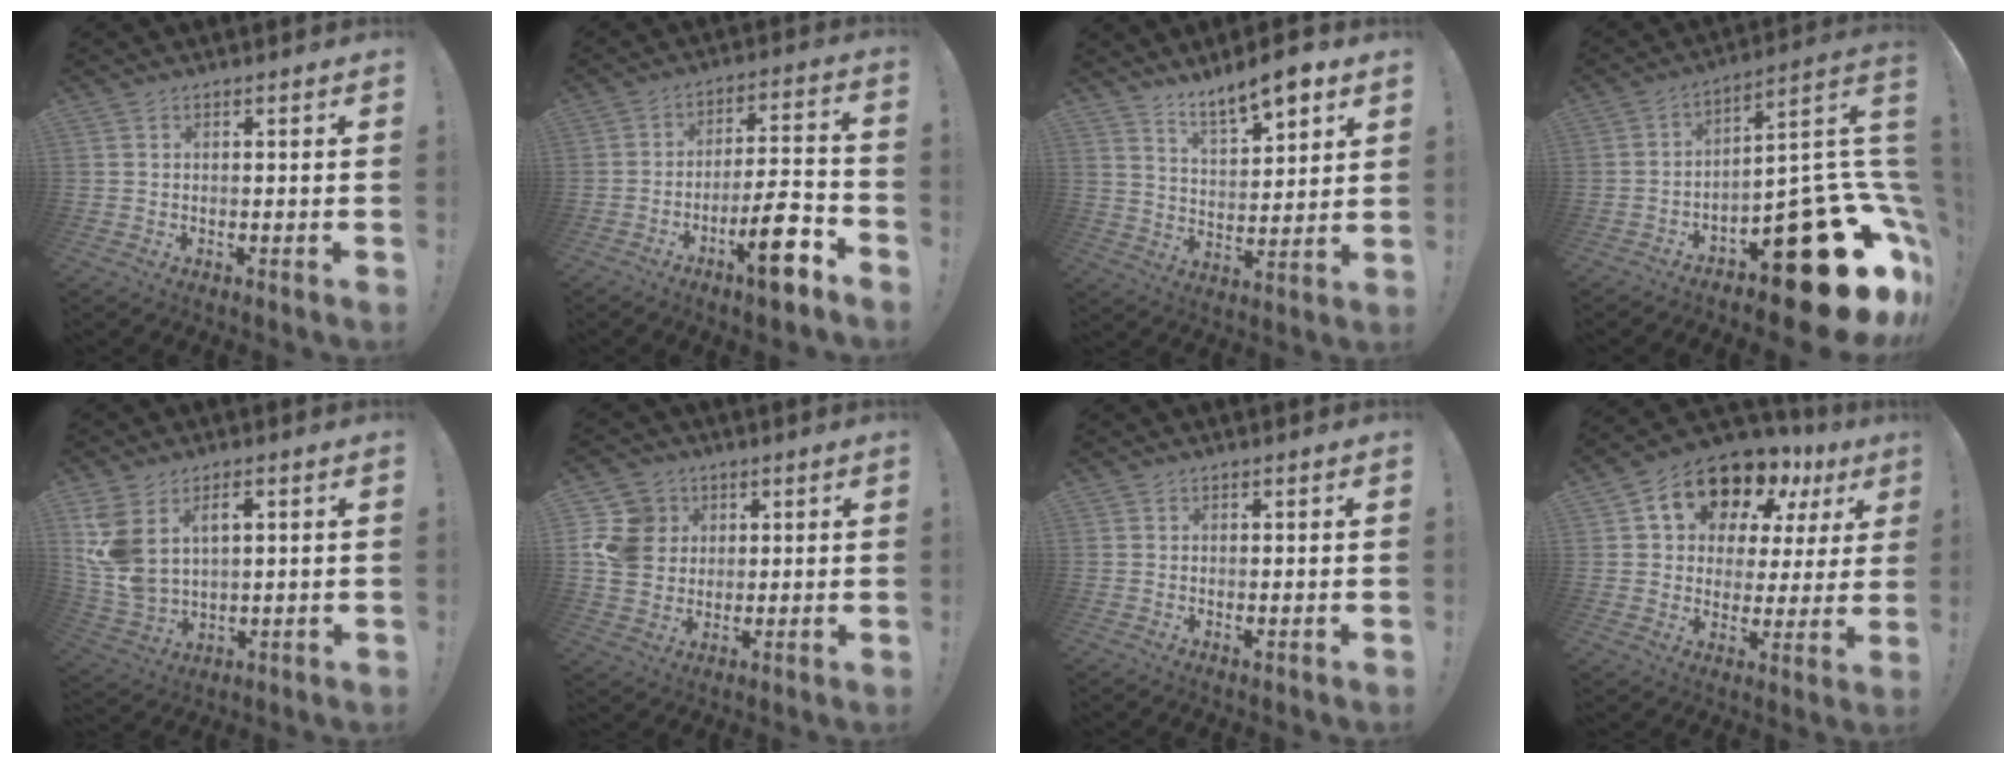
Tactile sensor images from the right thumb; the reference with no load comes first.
{"total": 12.9, "force": [-7.4, 3.3, 10.1], "torque": [-0.134, 0.047, -0.120]}
{"total": 9.9, "force": [7.9, 2.7, 5.4], "torque": [-0.079, -0.054, 0.138]}
{"total": 25.3, "force": [-12.4, 9.6, 19.9], "torque": [-0.196, 0.056, -0.189]}
{"total": 11.1, "force": [4.4, 7.0, 7.4], "torque": [-0.158, -0.018, 0.083]}
{"total": 12.0, "force": [2.4, 10.8, 4.7], "torque": [-0.088, -0.004, 0.053]}
{"total": 0.5, "force": [0.3, 0.2, 0.4], "torque": [0.001, -0.003, 0.004]}
{"total": 14.8, "force": [10.2, 8.3, 6.6], "torque": [-0.098, -0.080, 0.182]}